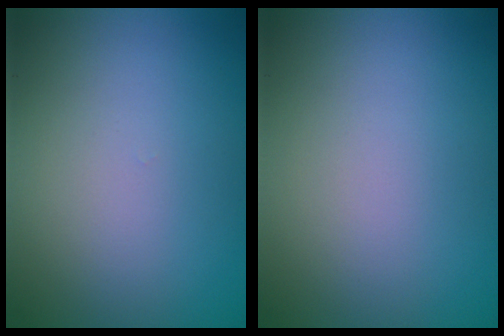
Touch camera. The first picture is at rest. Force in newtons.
{"total": 0.0}